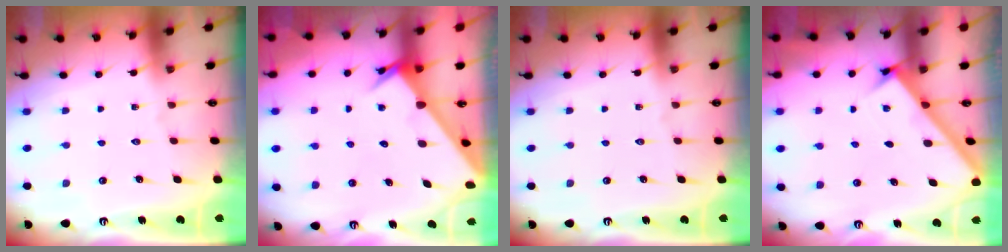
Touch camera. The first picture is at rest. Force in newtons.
{"total": 3.8, "press": 3.7, "slide": 0.2}
{"total": 0.0}
{"total": 2.7, "press": 2.6, "slide": 0.3}